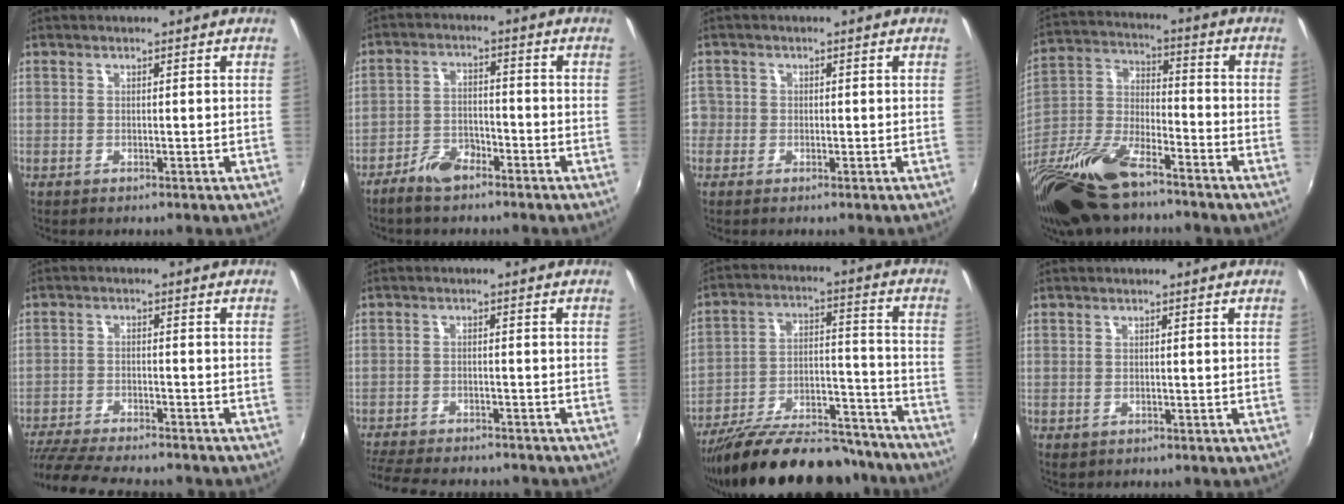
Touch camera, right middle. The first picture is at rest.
{"total": 5.8, "force": [-4.6, 2.2, 2.7], "torque": [-0.065, 0.005, -0.084]}
{"total": 3.4, "force": [-1.2, 3.1, 0.7], "torque": [-0.017, 0.002, -0.023]}
{"total": 21.0, "force": [-14.5, 8.0, 12.8], "torque": [-0.282, -0.029, -0.273]}
{"total": 15.6, "force": [-13.7, 2.8, 6.9], "torque": [-0.151, -0.029, -0.220]}
{"total": 13.2, "force": [-11.6, 3.5, 5.3], "torque": [-0.127, -0.021, -0.178]}
{"total": 26.3, "force": [-22.0, 8.3, 11.7], "torque": [-0.206, 0.006, -0.308]}
{"total": 0.9, "force": [-0.3, 0.8, 0.4], "torque": [-0.006, -0.002, -0.004]}